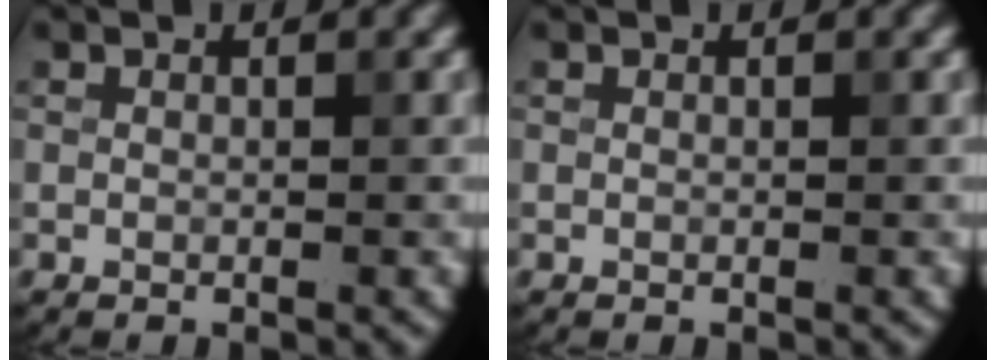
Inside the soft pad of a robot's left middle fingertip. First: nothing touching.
{"total": 0.0}